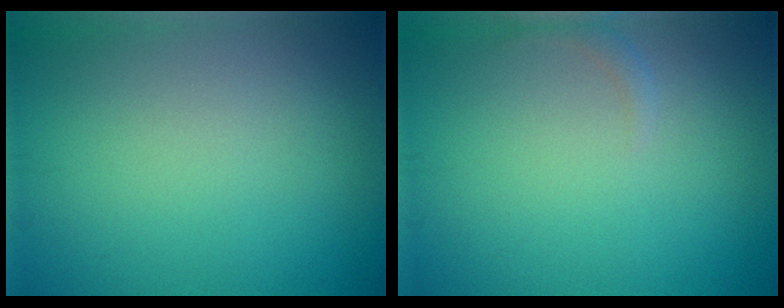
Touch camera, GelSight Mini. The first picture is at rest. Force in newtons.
{"total": 0.8, "press": 0.7, "slide": 0.1}